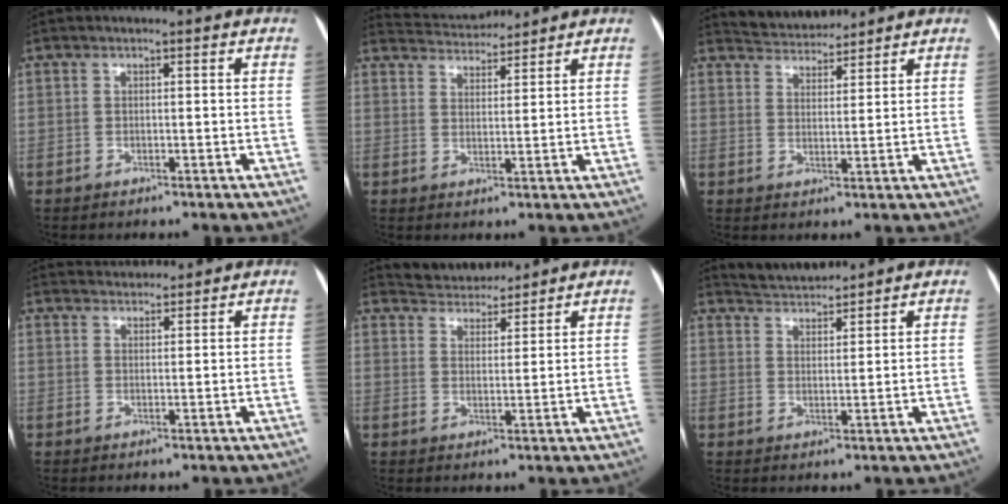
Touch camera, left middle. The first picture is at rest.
{"total": 5.6, "force": [5.6, 0.4, -0.1], "torque": [-0.008, 0.021, 0.094]}
{"total": 5.2, "force": [5.2, 0.9, 0.1], "torque": [-0.009, 0.017, 0.090]}
{"total": 3.8, "force": [3.8, 0.3, 0.0], "torque": [-0.007, 0.025, 0.064]}
{"total": 5.7, "force": [5.6, 1.3, 0.3], "torque": [-0.010, 0.016, 0.093]}
{"total": 4.3, "force": [4.3, 0.1, -0.2], "torque": [-0.005, 0.014, 0.081]}